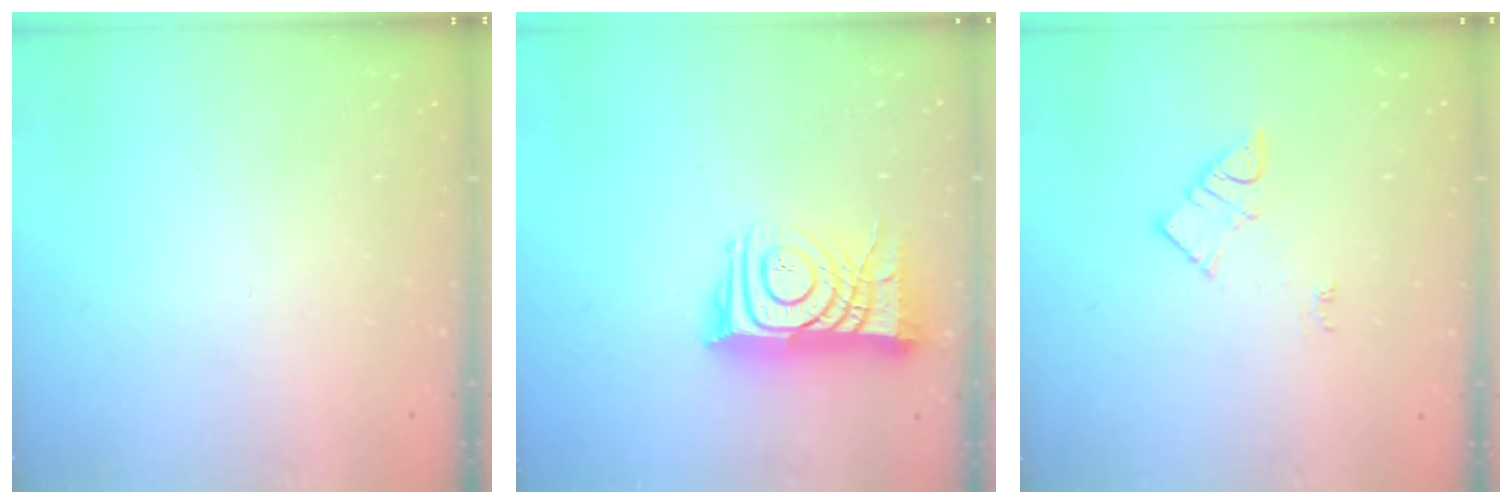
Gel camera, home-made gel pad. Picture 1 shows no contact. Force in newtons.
{"total": 11.8, "press": 11.7, "slide": 1.1}
{"total": 6.2, "press": 6.2, "slide": 0.1}